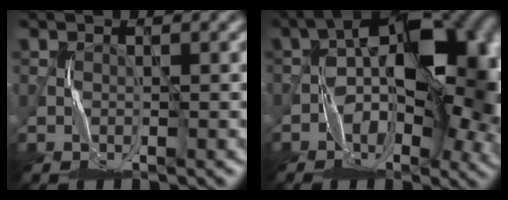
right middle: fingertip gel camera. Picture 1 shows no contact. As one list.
[{"total": 14.1, "force": [-1.4, 7.3, 12.0], "torque": [-0.152, 0.025, -0.039]}]